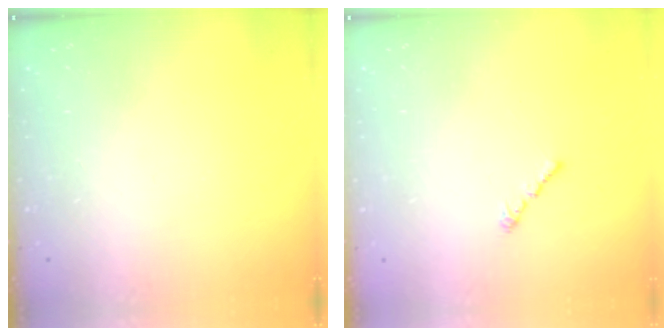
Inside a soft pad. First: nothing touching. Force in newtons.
{"total": 1.2, "press": 1.1, "slide": 0.5}